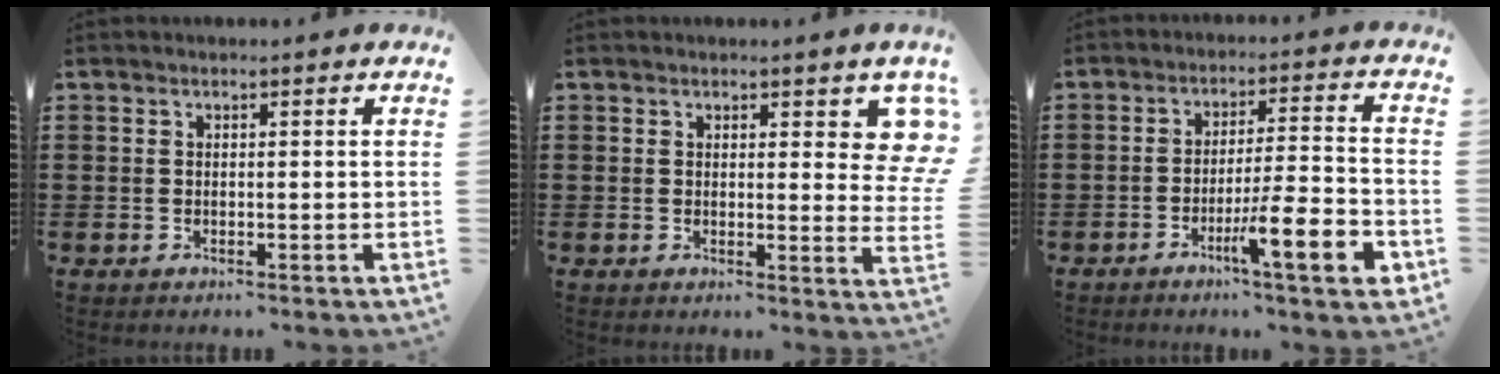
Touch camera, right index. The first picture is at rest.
{"total": 4.8, "force": [2.9, 1.8, 3.4], "torque": [-0.035, -0.011, 0.044]}
{"total": 9.8, "force": [-4.8, 1.2, 8.4], "torque": [-0.135, 0.004, -0.083]}